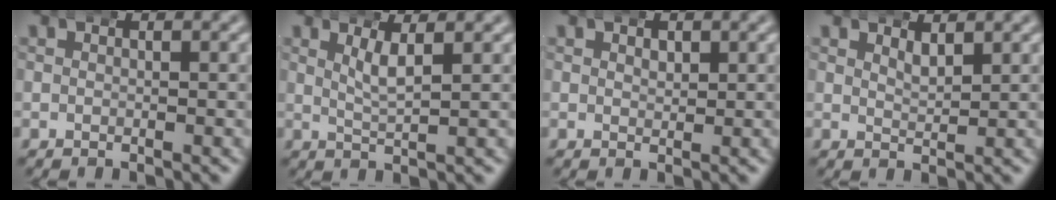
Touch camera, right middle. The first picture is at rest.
{"total": 2.4, "force": [1.4, 0.1, 1.9], "torque": [-0.039, -0.003, 0.029]}
{"total": 1.0, "force": [0.5, 0.7, 0.5], "torque": [-0.008, -0.006, 0.012]}
{"total": 1.6, "force": [1.4, 0.3, 0.8], "torque": [-0.016, -0.010, 0.030]}